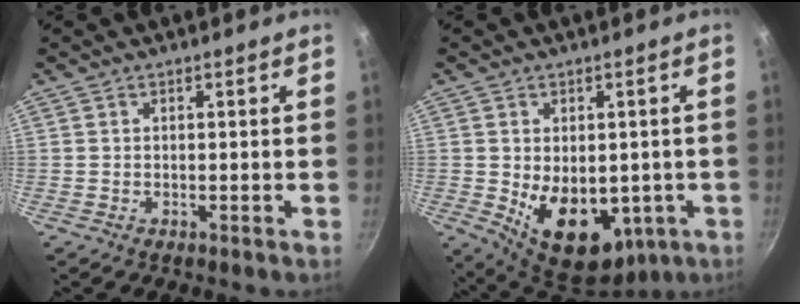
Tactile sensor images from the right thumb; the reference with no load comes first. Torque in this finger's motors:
{"motor_torque": [-0.54, 1.11, 0.71, 0.65, 0.13]}